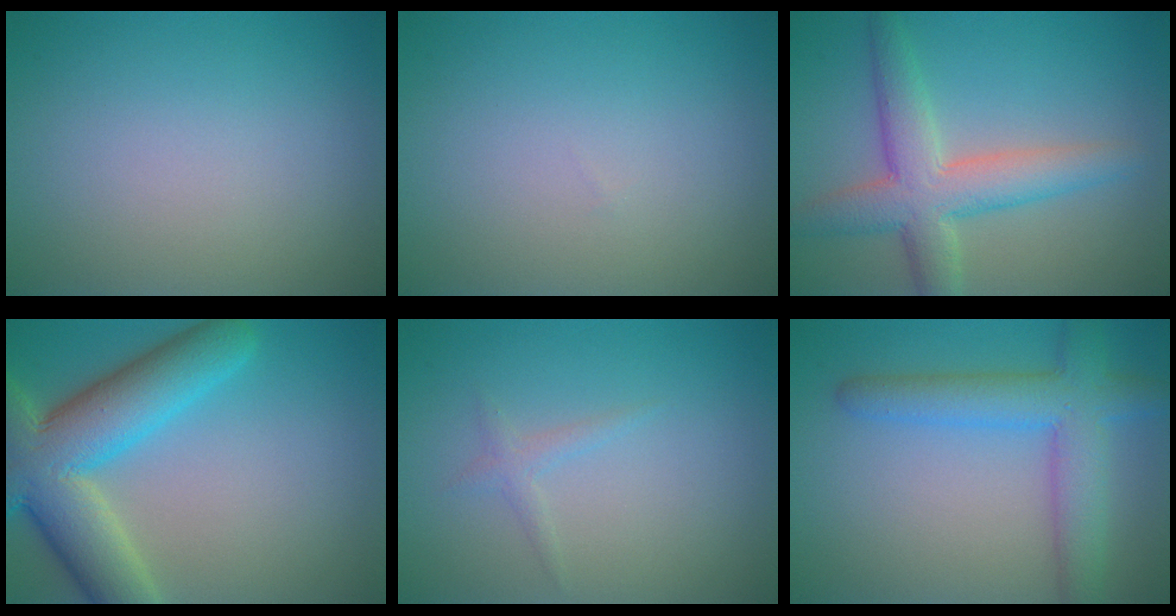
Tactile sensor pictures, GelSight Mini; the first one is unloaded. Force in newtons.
{"total": 0.0}
{"total": 5.8, "press": 5.8, "slide": 0.3}
{"total": 10.2, "press": 10.2, "slide": 0.6}
{"total": 1.0, "press": 1.0, "slide": 0.1}
{"total": 5.6, "press": 5.6, "slide": 0.2}